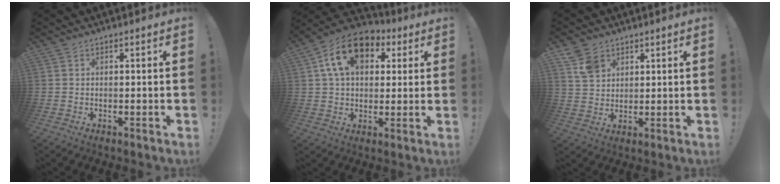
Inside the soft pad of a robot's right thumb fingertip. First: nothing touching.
{"total": 15.2, "force": [6.2, 10.2, 9.3], "torque": [-0.153, -0.008, 0.116]}
{"total": 6.6, "force": [4.0, 4.6, 2.6], "torque": [-0.044, -0.012, 0.080]}